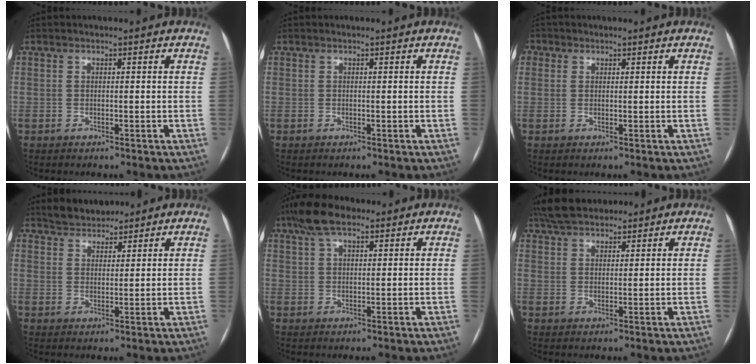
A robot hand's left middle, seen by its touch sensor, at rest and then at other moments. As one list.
[{"total": 0.0}, {"total": 1.6, "force": [0.6, 1.5, 0.1], "torque": [0.006, 0.001, 0.008]}, {"total": 4.9, "force": [4.4, 1.8, 0.9], "torque": [-0.017, 0.018, 0.079]}, {"total": 6.9, "force": [4.7, 2.4, 4.4], "torque": [-0.095, 0.028, 0.086]}, {"total": 8.2, "force": [7.1, 2.6, 3.2], "torque": [-0.058, 0.032, 0.129]}]